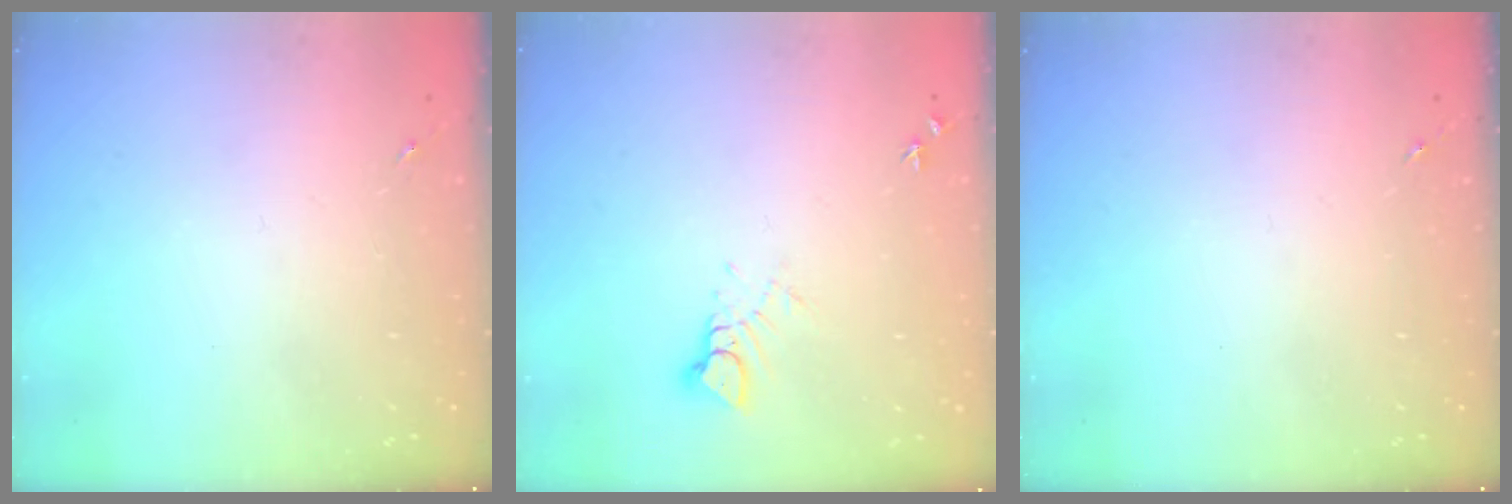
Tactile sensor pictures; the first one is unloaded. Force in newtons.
{"total": 4.1, "press": 4.1, "slide": 0.2}
{"total": 0.0}